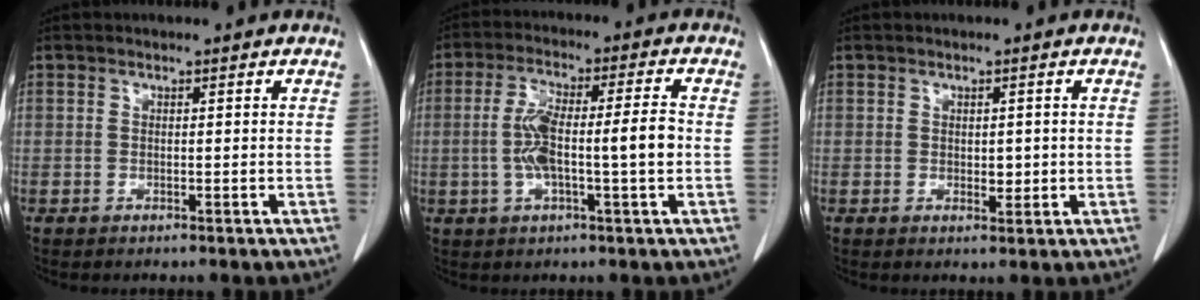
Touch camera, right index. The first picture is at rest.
{"total": 9.7, "force": [-0.8, 1.3, 9.6], "torque": [-0.181, 0.018, -0.018]}
{"total": 2.0, "force": [0.1, 1.2, 1.6], "torque": [-0.022, -0.004, 0.005]}